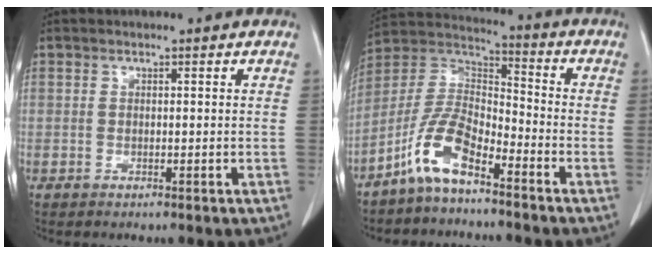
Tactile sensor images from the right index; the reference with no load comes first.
{"total": 9.5, "force": [-6.4, 2.8, 6.5], "torque": [-0.148, 0.014, -0.129]}